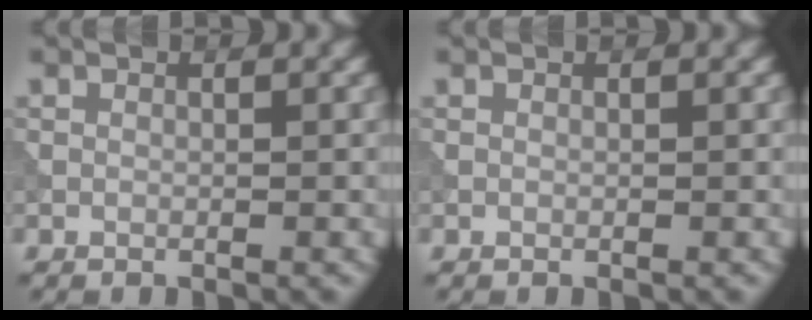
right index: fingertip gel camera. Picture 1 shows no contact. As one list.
[{"total": 0.0}]